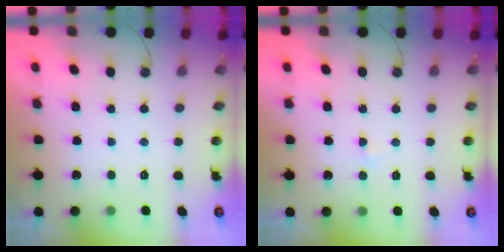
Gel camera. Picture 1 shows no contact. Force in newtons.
{"total": 2.3, "press": 2.3, "slide": 0.4}